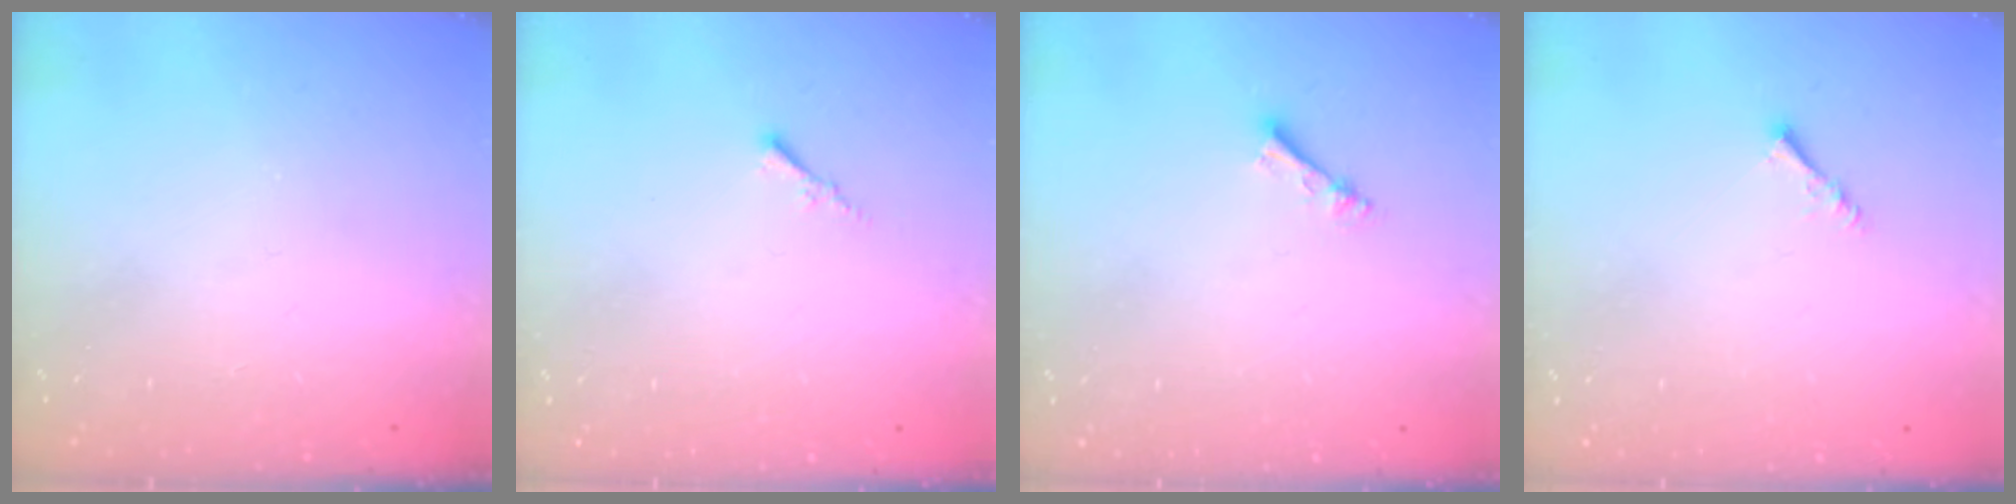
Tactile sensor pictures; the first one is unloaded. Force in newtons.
{"total": 0.5, "press": 0.4, "slide": 0.3}
{"total": 2.4, "press": 2.4, "slide": 0.4}
{"total": 1.6, "press": 1.6, "slide": 0.3}